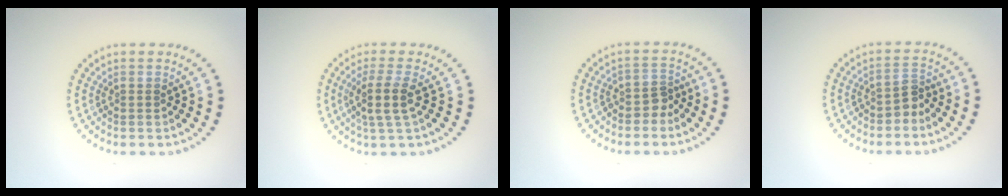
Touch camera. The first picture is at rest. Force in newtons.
{"total": 2.9, "press": 2.3, "slide": 1.6}
{"total": 1.9, "press": 1.4, "slide": 1.2}
{"total": 1.5, "press": 1.2, "slide": 1.0}